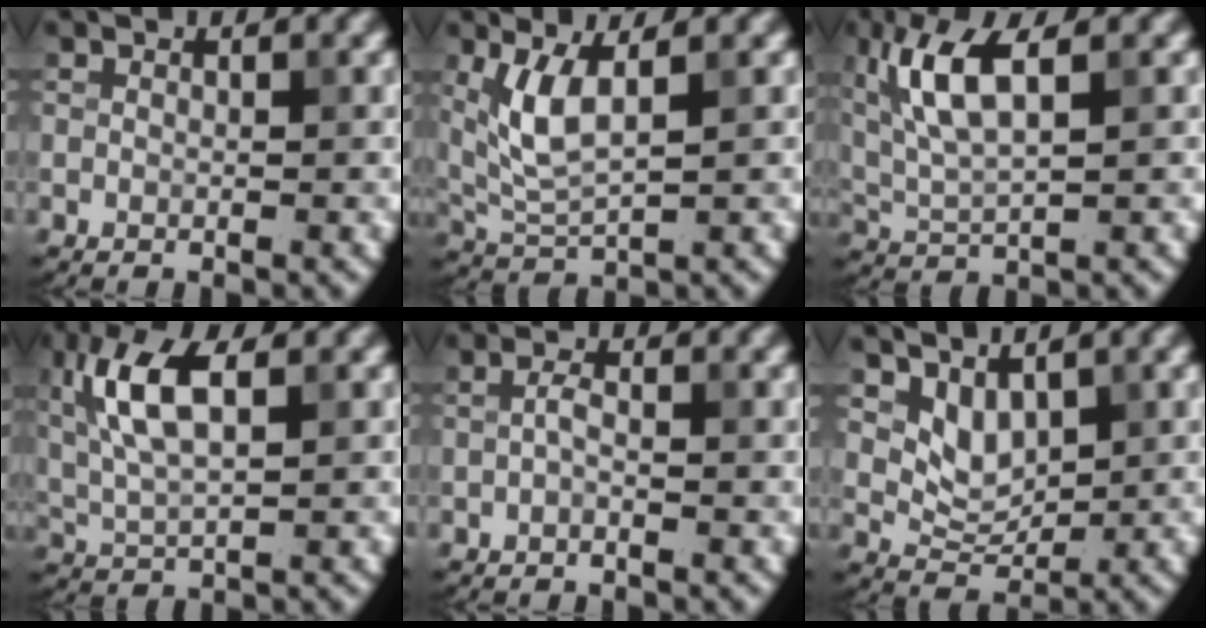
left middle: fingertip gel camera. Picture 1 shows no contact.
{"total": 4.2, "force": [1.3, 1.5, 3.7], "torque": [-0.093, -0.005, 0.034]}
{"total": 6.3, "force": [2.3, 2.1, 5.5], "torque": [-0.122, 0.009, 0.048]}
{"total": 6.4, "force": [1.9, 2.6, 5.5], "torque": [-0.119, 0.012, 0.036]}
{"total": 1.0, "force": [-0.5, 0.3, 0.9], "torque": [-0.021, 0.003, -0.012]}
{"total": 2.9, "force": [1.5, 1.7, 1.7], "torque": [-0.032, -0.010, 0.035]}